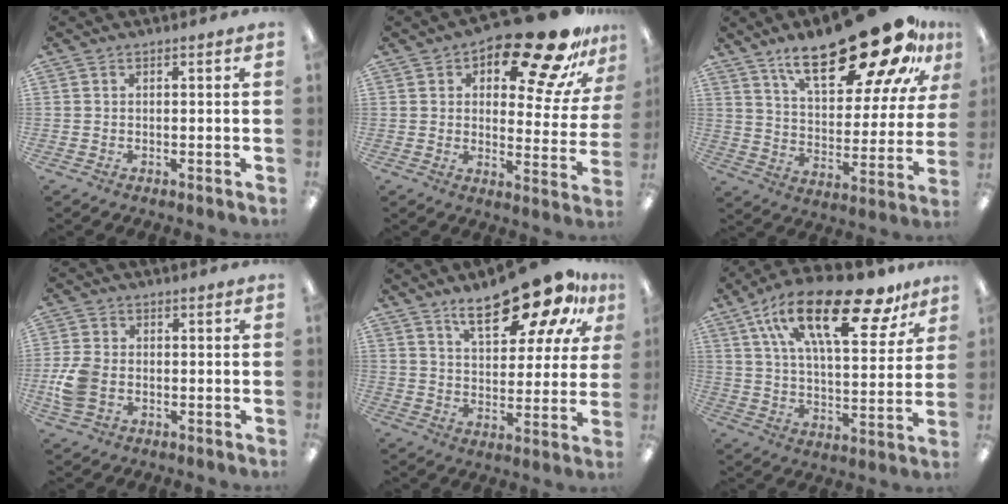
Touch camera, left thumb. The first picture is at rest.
{"total": 18.7, "force": [13.8, 6.5, 10.8], "torque": [-0.147, -0.099, 0.225]}
{"total": 26.7, "force": [18.3, 8.8, 17.4], "torque": [-0.262, -0.107, 0.297]}
{"total": 7.6, "force": [-1.3, 5.8, 4.6], "torque": [-0.094, 0.009, -0.023]}
{"total": 19.7, "force": [13.5, 7.3, 12.3], "torque": [-0.185, -0.074, 0.221]}
{"total": 24.6, "force": [14.8, 9.2, 17.3], "torque": [-0.282, -0.068, 0.243]}